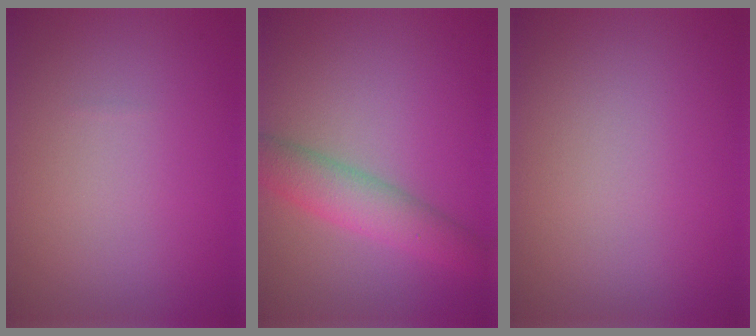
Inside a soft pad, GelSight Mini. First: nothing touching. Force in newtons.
{"total": 4.2, "press": 4.2, "slide": 0.2}
{"total": 0.0}